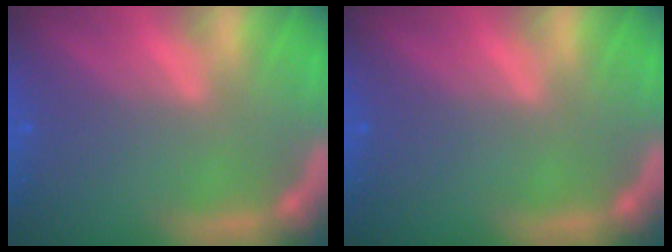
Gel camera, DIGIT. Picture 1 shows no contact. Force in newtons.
{"total": 0.0}